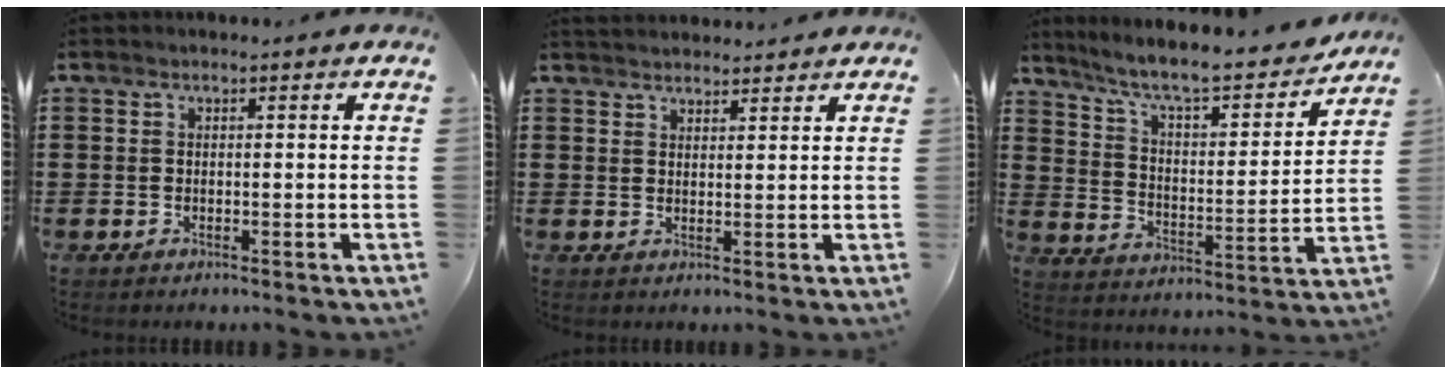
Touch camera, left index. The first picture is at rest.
{"total": 2.2, "force": [2.2, 0.3, -0.1], "torque": [-0.004, -0.001, 0.044]}
{"total": 7.9, "force": [6.8, 0.9, 4.0], "torque": [-0.105, -0.045, 0.111]}